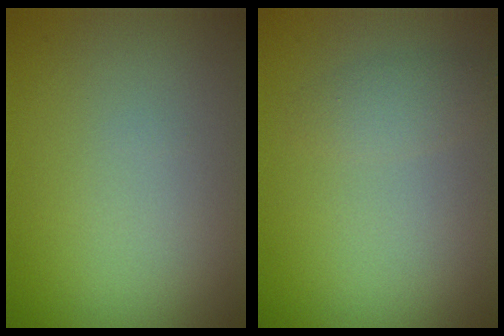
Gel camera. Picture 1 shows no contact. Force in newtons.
{"total": 1.5, "press": 1.5, "slide": 0.1}